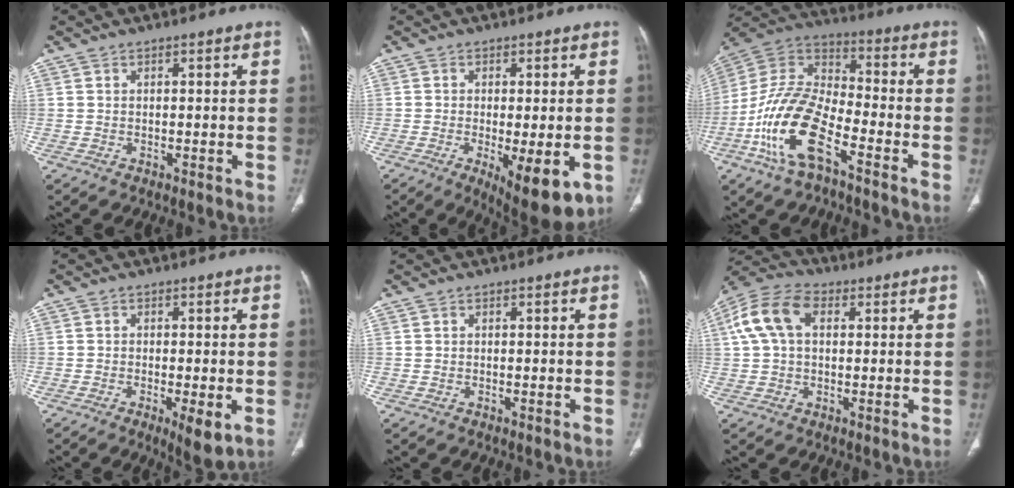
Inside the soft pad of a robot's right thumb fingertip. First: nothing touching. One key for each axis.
{"total": 11.0, "fx": -3.6, "fy": 3.6, "fz": 9.8, "tx": -0.142, "ty": -0.018, "tz": -0.045}
{"total": 17.0, "fx": -7.8, "fy": 7.3, "fz": 13.2, "tx": -0.261, "ty": 0.049, "tz": -0.155}
{"total": 5.8, "fx": -2.0, "fy": 1.6, "fz": 5.2, "tx": -0.083, "ty": -0.014, "tz": -0.032}
{"total": 0.0}
{"total": 10.9, "fx": 2.6, "fy": 7.0, "fz": 7.8, "tx": -0.162, "ty": 0.032, "tz": 0.042}